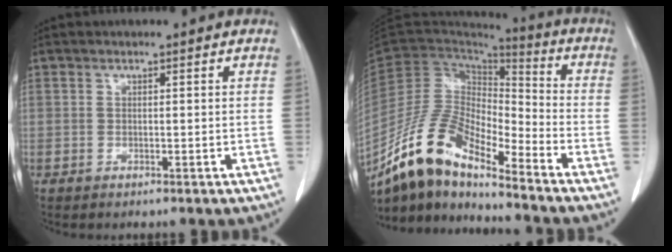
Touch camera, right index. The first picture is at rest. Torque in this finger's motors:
{"motor_torque": [1.04, -1.09, 0.54, 0.18]}